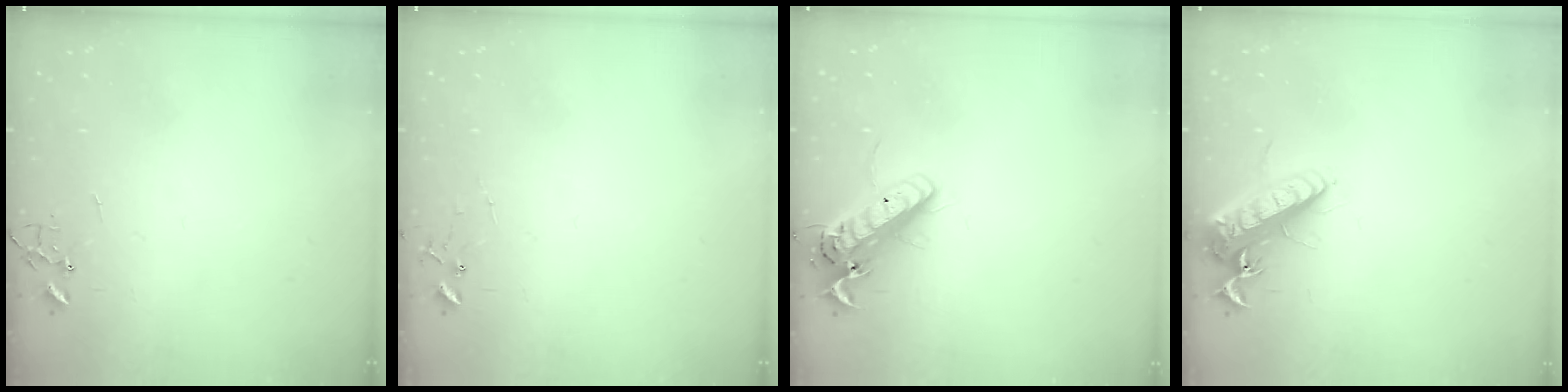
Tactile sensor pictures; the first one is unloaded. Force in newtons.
{"total": 6.9, "press": 6.9, "slide": 0.4}
{"total": 15.0, "press": 14.7, "slide": 3.0}
{"total": 15.9, "press": 15.5, "slide": 3.3}